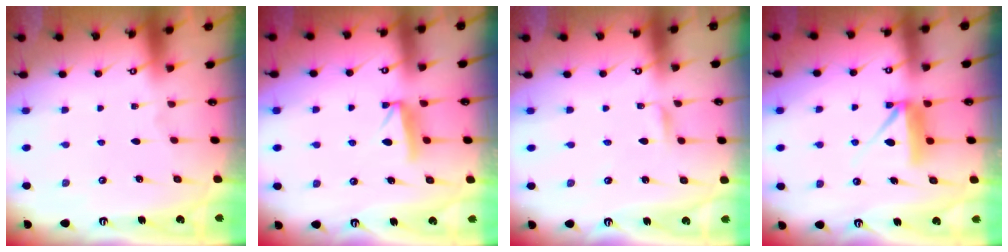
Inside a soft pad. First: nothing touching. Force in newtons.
{"total": 7.7, "press": 7.7, "slide": 0.7}
{"total": 1.4, "press": 1.4, "slide": 0.1}
{"total": 7.8, "press": 7.7, "slide": 0.5}